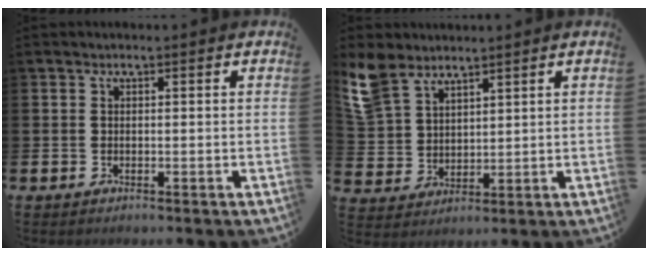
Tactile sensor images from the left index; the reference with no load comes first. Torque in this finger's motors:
{"motor_torque": [0.53, -0.56, 0.06, -0.01]}